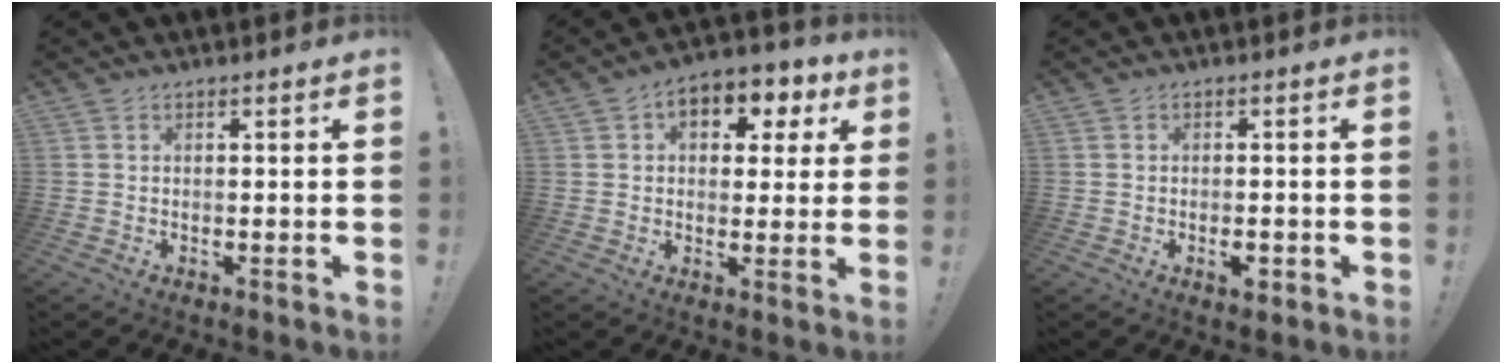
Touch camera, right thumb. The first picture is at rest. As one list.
[{"total": 8.1, "force": [2.9, 5.6, 5.2], "torque": [-0.063, -0.013, 0.050]}, {"total": 2.7, "force": [-1.5, 1.1, 2.0], "torque": [-0.022, 0.005, -0.024]}]